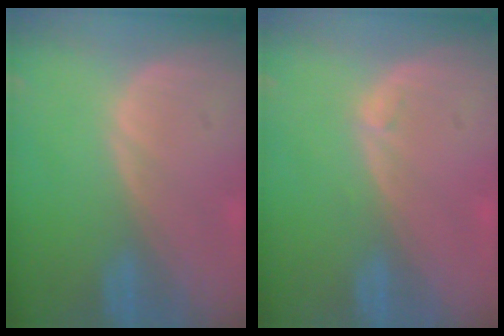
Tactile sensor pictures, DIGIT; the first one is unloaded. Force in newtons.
{"total": 0.6, "press": 0.6, "slide": 0.2}